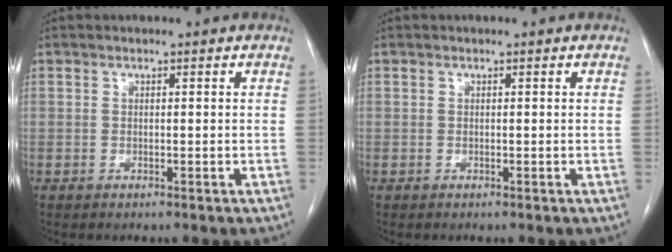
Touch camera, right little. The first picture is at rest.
{"total": 0.0}